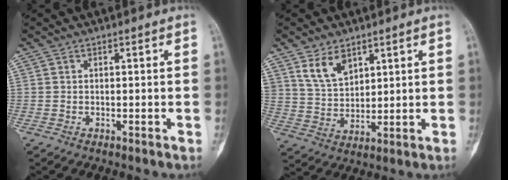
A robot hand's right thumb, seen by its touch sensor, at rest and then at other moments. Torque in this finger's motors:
{"motor_torque": [-0.40, 0.58, 0.45, 0.58, 0.05]}